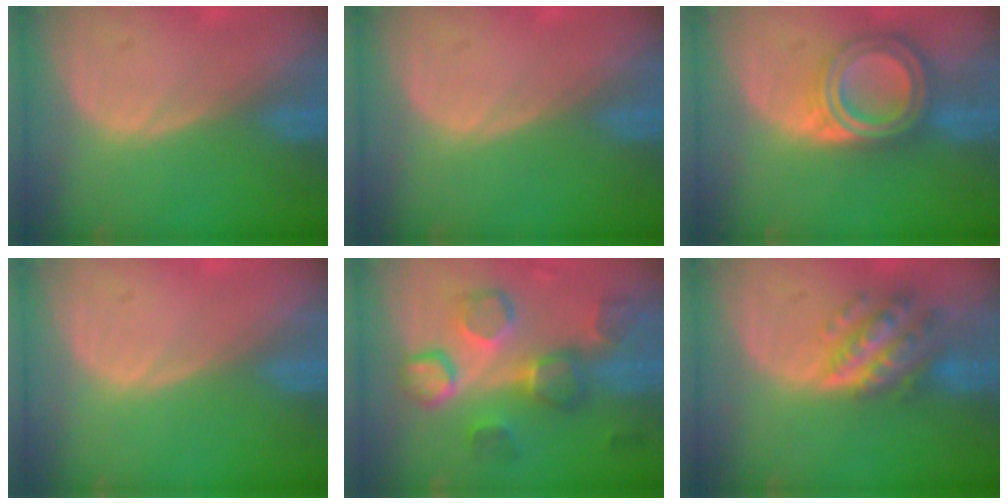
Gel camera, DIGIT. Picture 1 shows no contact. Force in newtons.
{"total": 0.0}
{"total": 7.8, "press": 7.8, "slide": 0.5}
{"total": 0.0}
{"total": 9.2, "press": 9.1, "slide": 0.4}
{"total": 7.6, "press": 7.6, "slide": 0.5}